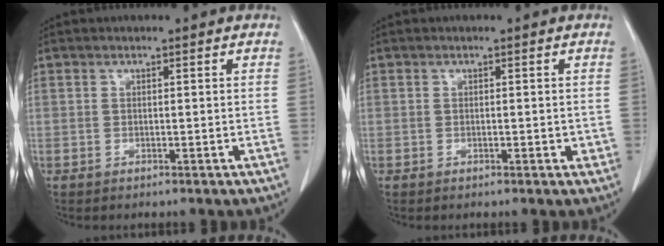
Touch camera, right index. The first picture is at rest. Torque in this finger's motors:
{"motor_torque": [-0.02, 0.04, -0.01, 0.00]}